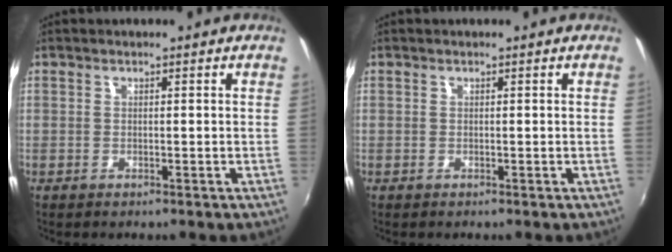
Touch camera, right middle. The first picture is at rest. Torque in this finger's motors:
{"motor_torque": [0.07, 0.10, 0.00, -0.01]}